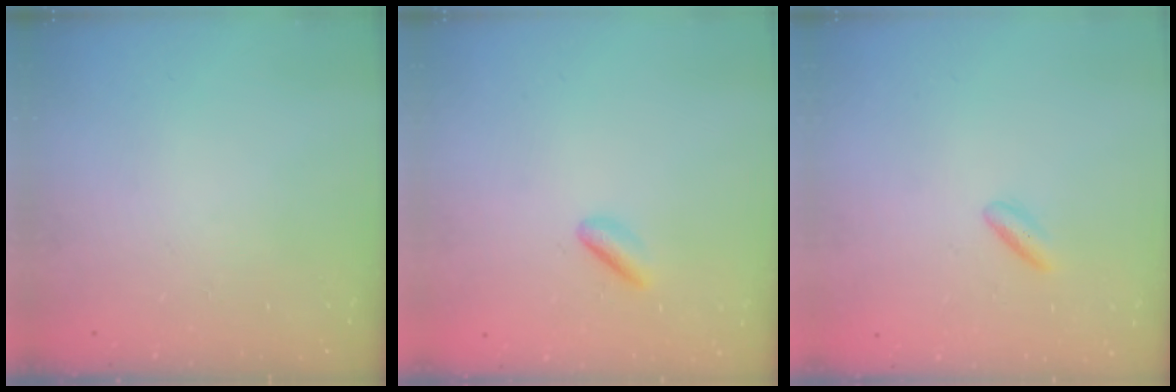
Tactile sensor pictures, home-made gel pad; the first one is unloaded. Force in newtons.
{"total": 3.7, "press": 3.4, "slide": 1.4}
{"total": 2.6, "press": 2.4, "slide": 1.0}